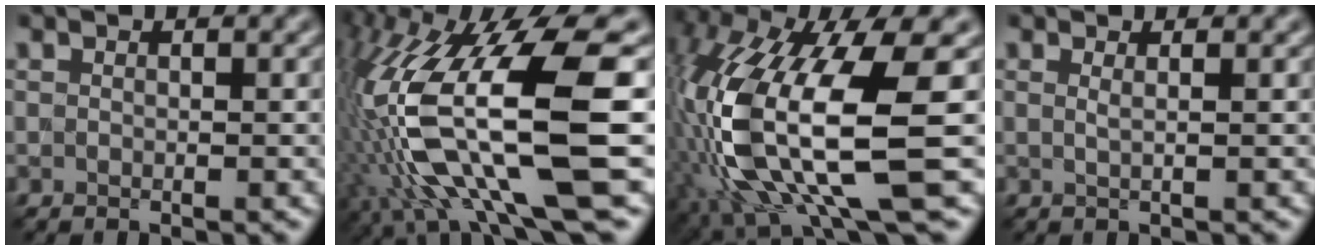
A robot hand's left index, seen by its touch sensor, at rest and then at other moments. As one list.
[{"total": 14.3, "force": [-2.3, 3.6, 13.7], "torque": [-0.271, 0.008, -0.032]}, {"total": 13.9, "force": [-2.3, 4.2, 13.0], "torque": [-0.277, -0.016, -0.035]}, {"total": 1.0, "force": [0.3, 0.3, 0.9], "torque": [-0.010, -0.002, -0.001]}]